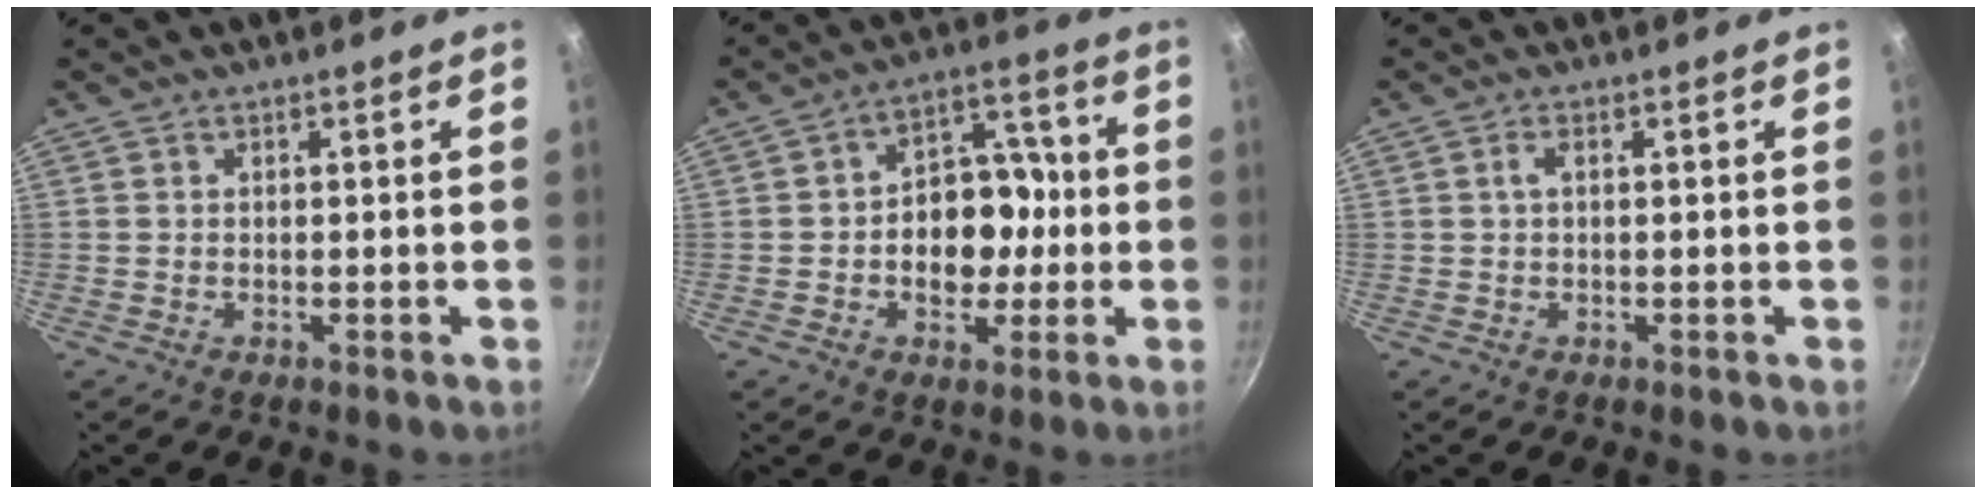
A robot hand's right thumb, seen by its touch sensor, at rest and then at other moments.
{"total": 12.5, "force": [-1.4, 9.2, 8.3], "torque": [-0.069, 0.026, -0.029]}
{"total": 1.3, "force": [0.2, 0.5, 1.2], "torque": [-0.025, 0.004, 0.003]}